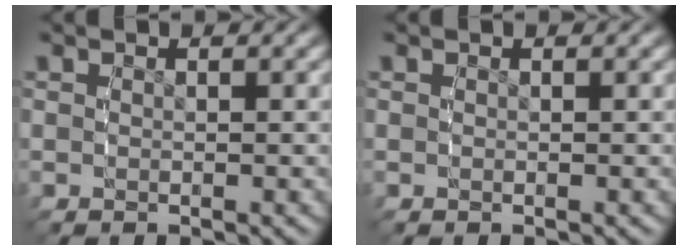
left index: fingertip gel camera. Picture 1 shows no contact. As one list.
[{"total": 0.0}]